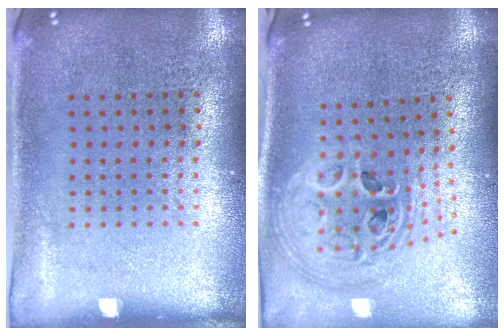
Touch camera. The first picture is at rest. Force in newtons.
{"total": 2.6, "press": 1.9, "slide": 1.8}